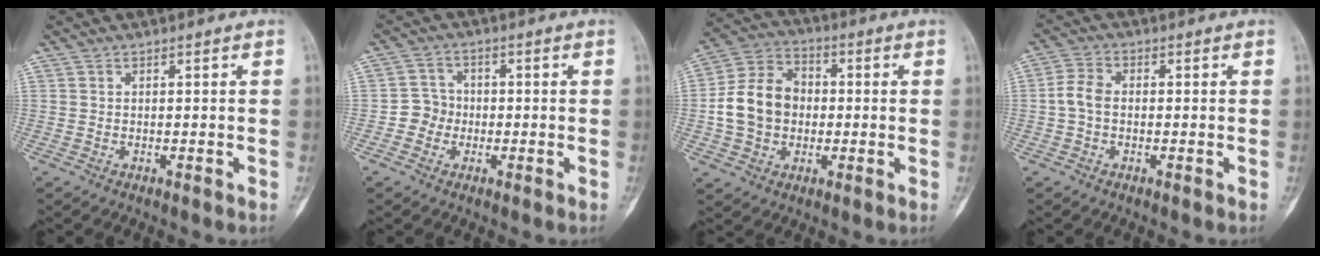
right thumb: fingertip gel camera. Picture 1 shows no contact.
{"total": 4.2, "force": [-1.1, 3.9, 0.9], "torque": [0.011, 0.013, -0.031]}
{"total": 12.9, "force": [-0.7, 10.2, 7.8], "torque": [-0.126, 0.030, -0.018]}
{"total": 4.3, "force": [-0.5, 2.9, 3.1], "torque": [-0.062, 0.012, -0.017]}